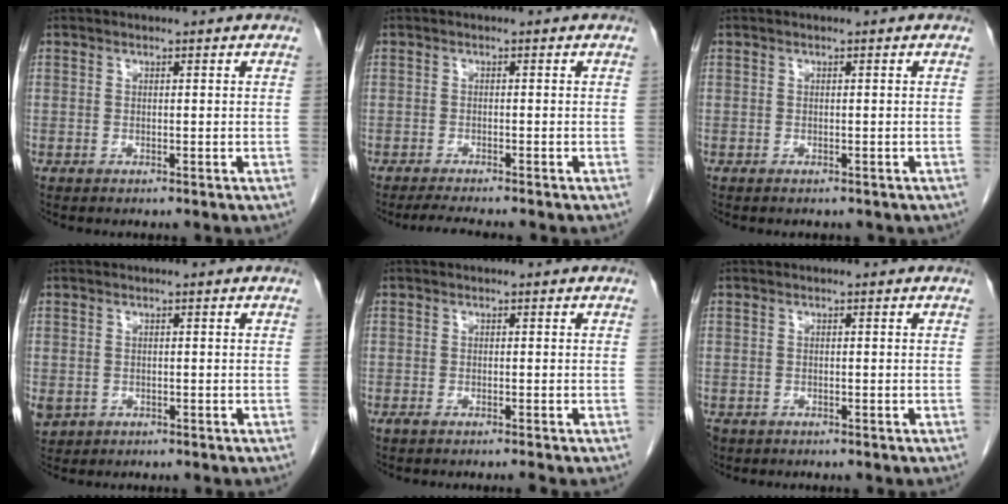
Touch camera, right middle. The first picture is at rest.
{"total": 3.7, "force": [-3.3, -0.2, 1.7], "torque": [-0.029, -0.013, -0.053]}
{"total": 2.0, "force": [-1.6, 0.9, 0.8], "torque": [-0.016, -0.003, -0.014]}
{"total": 3.4, "force": [-1.3, 2.9, 1.2], "torque": [-0.026, -0.003, -0.013]}
{"total": 1.3, "force": [-1.1, -0.2, 0.6], "torque": [-0.011, -0.001, -0.019]}
{"total": 2.7, "force": [-1.8, 1.8, 0.8], "torque": [-0.020, -0.003, -0.033]}